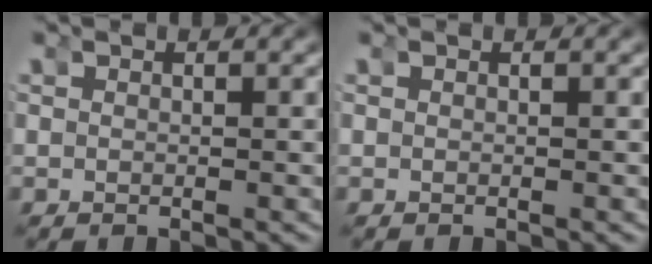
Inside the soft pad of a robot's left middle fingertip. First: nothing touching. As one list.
[{"total": 0.0}]